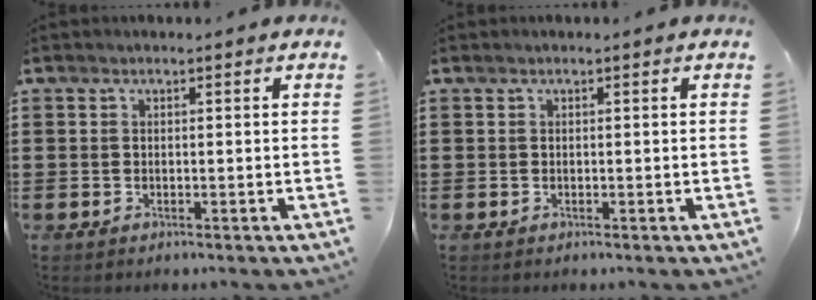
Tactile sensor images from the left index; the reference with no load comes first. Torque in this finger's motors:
{"motor_torque": [0.05, 0.01, -0.01, -0.01]}